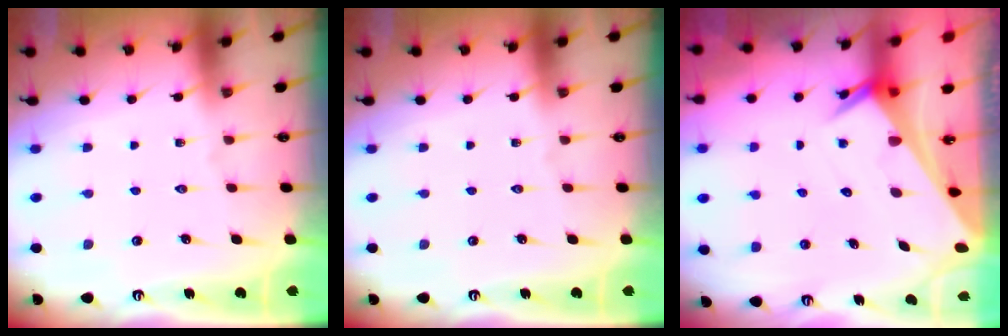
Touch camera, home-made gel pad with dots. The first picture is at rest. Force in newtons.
{"total": 0.0}
{"total": 3.5, "press": 3.5, "slide": 0.1}